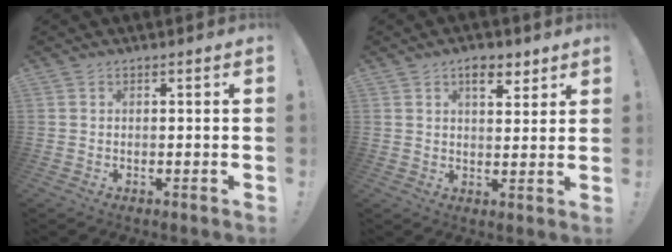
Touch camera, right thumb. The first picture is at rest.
{"total": 6.4, "force": [4.0, 3.2, 3.9], "torque": [-0.044, -0.017, 0.066]}